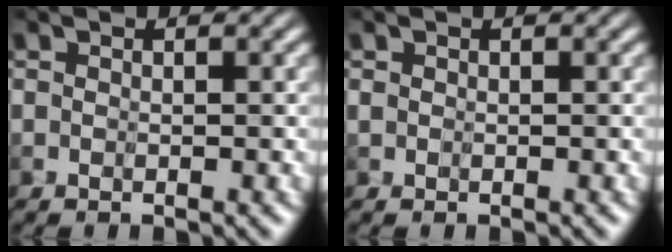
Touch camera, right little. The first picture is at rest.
{"total": 0.0}